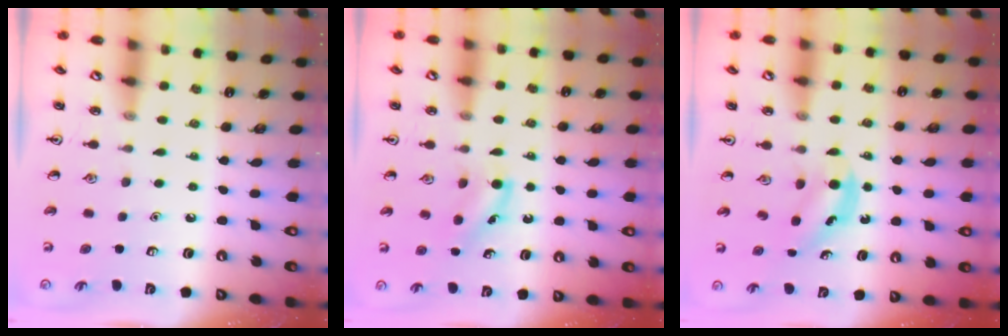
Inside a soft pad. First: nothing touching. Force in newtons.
{"total": 5.1, "press": 4.8, "slide": 1.8}
{"total": 4.1, "press": 4.1, "slide": 0.6}